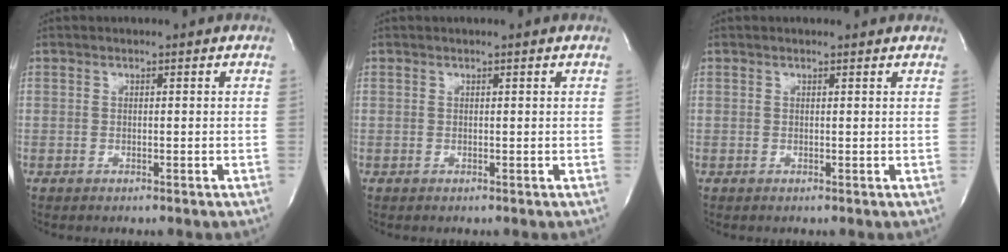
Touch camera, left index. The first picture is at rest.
{"total": 0.0}
{"total": 1.8, "force": [1.8, 0.3, 0.4], "torque": [-0.012, 0.005, 0.011]}